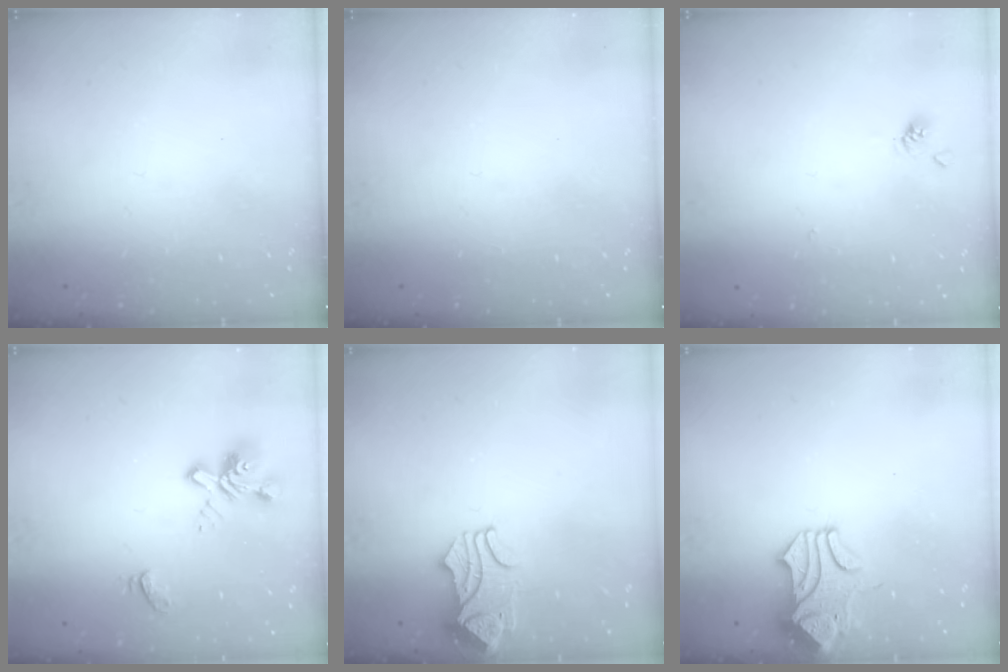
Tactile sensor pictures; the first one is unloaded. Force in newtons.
{"total": 0.0}
{"total": 1.9, "press": 1.9, "slide": 0.2}
{"total": 2.9, "press": 2.7, "slide": 1.2}
{"total": 2.0, "press": 1.8, "slide": 1.0}
{"total": 0.9, "press": 0.2, "slide": 0.9}